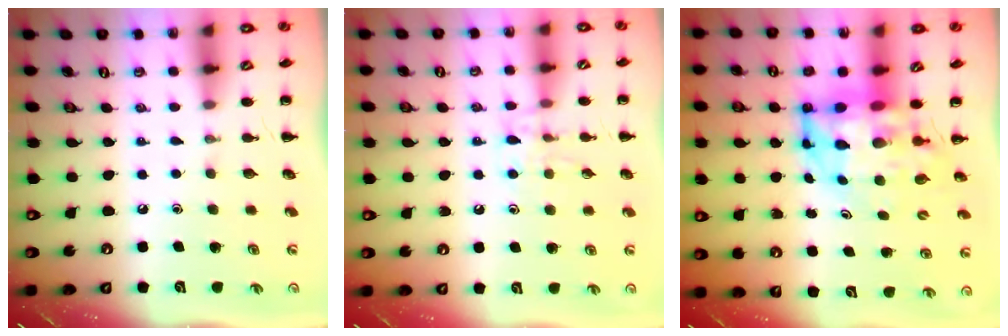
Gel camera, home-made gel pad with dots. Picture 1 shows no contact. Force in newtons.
{"total": 8.8, "press": 8.8, "slide": 1.1}
{"total": 8.2, "press": 7.8, "slide": 2.5}